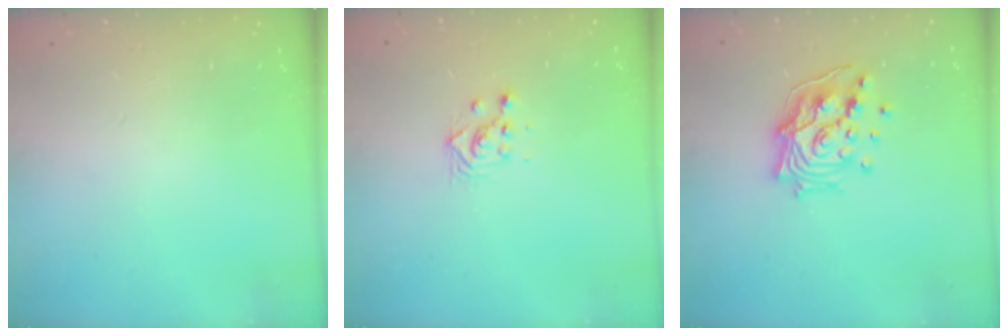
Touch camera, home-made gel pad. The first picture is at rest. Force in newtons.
{"total": 3.0, "press": 3.0, "slide": 0.1}
{"total": 15.3, "press": 15.1, "slide": 2.7}